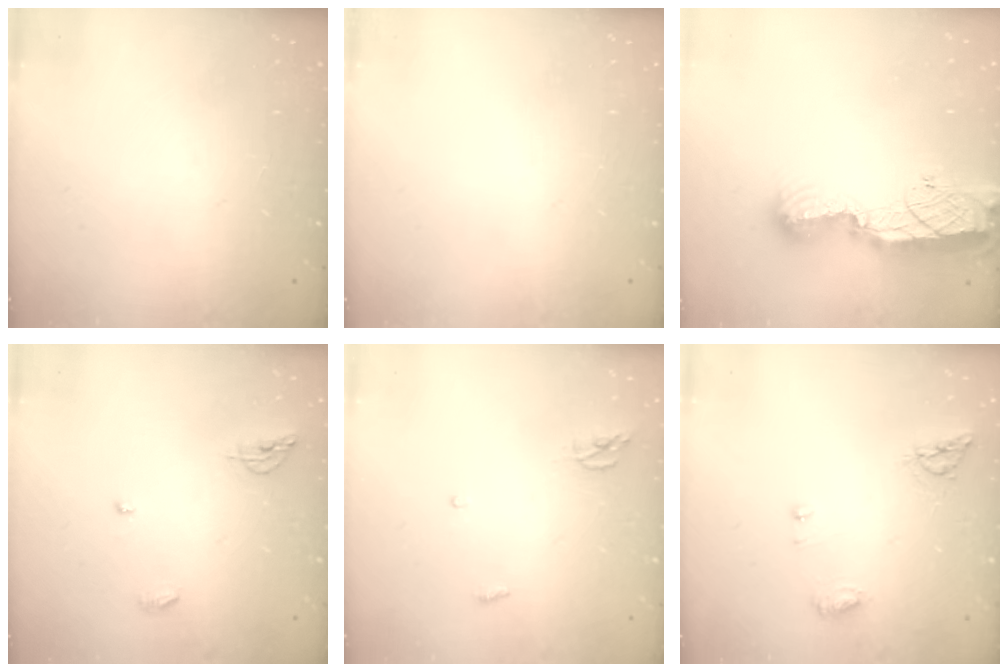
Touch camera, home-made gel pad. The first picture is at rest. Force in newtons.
{"total": 0.0}
{"total": 12.4, "press": 12.4, "slide": 1.0}
{"total": 6.0, "press": 6.0, "slide": 0.4}
{"total": 3.8, "press": 3.8, "slide": 0.3}
{"total": 6.6, "press": 6.5, "slide": 0.6}